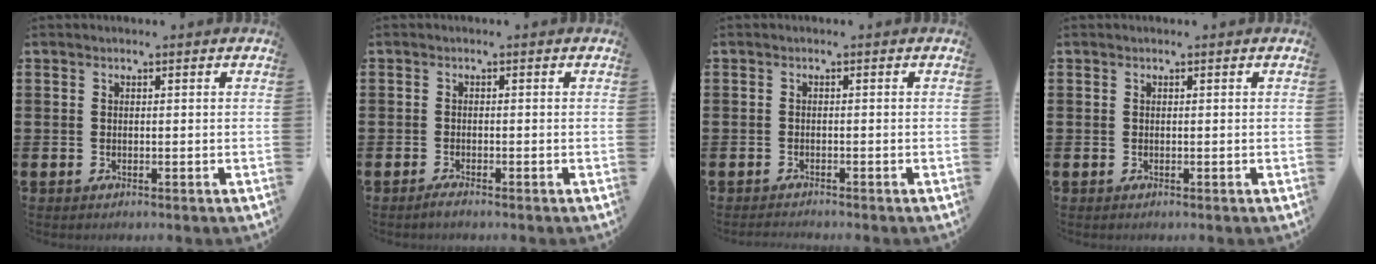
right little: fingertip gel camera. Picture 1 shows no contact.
{"total": 0.9, "force": [-0.6, 0.1, 0.6], "torque": [-0.012, -0.001, -0.012]}
{"total": 0.6, "force": [-0.6, 0.0, 0.1], "torque": [-0.003, -0.001, -0.013]}
{"total": 0.0}